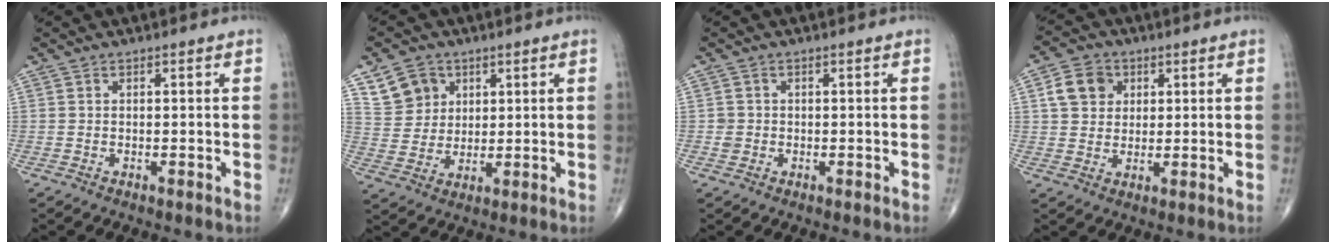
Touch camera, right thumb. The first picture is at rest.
{"total": 7.8, "force": [4.0, 6.4, 2.2], "torque": [-0.015, -0.015, 0.079]}
{"total": 1.4, "force": [-0.2, 1.4, 0.3], "torque": [-0.001, 0.004, -0.001]}
{"total": 7.0, "force": [2.2, 5.8, 3.2], "torque": [-0.035, 0.000, 0.036]}